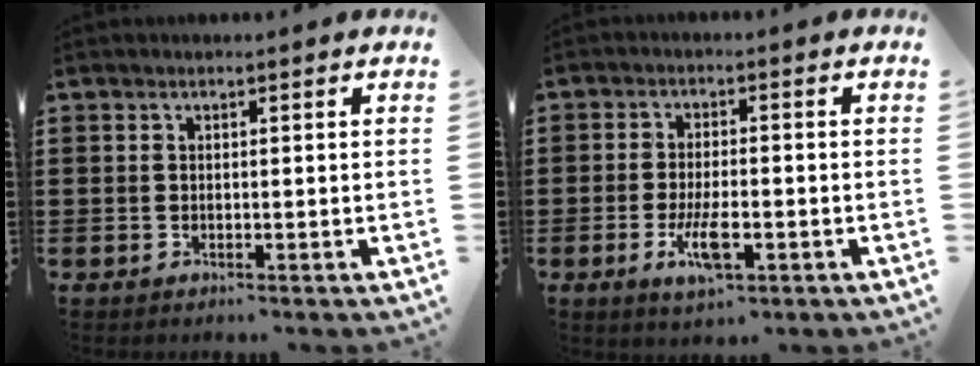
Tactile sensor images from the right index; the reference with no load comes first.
{"total": 5.9, "force": [-2.1, 2.0, 5.1], "torque": [-0.111, -0.007, -0.042]}